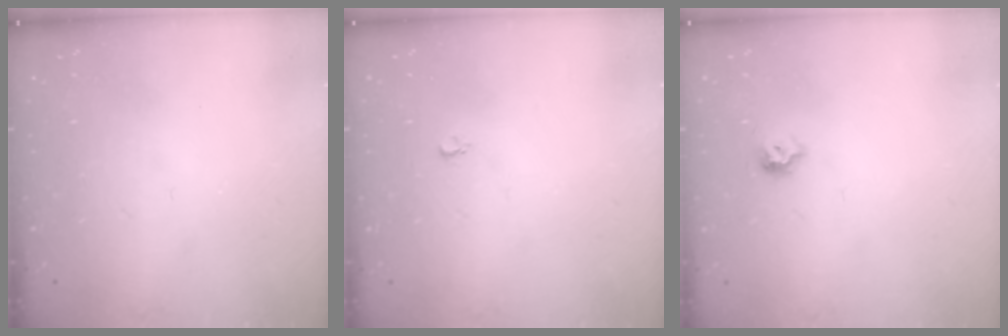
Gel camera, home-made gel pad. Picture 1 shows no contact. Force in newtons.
{"total": 2.6, "press": 2.6, "slide": 0.3}
{"total": 4.0, "press": 3.9, "slide": 0.8}